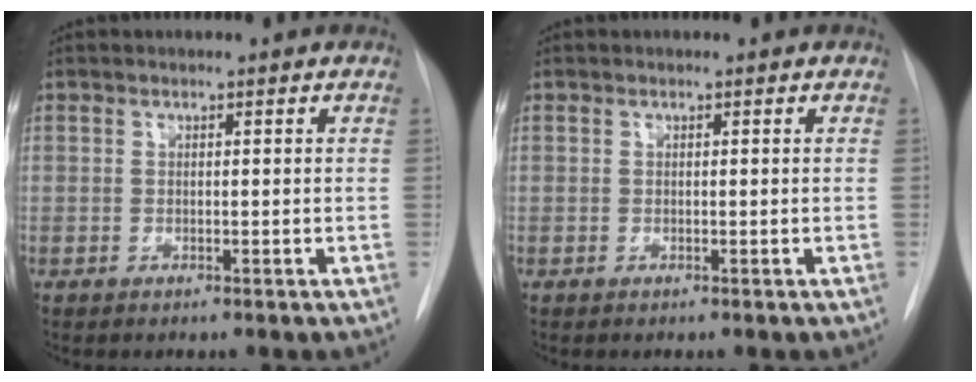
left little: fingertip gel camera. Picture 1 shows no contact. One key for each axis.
{"total": 0.0}